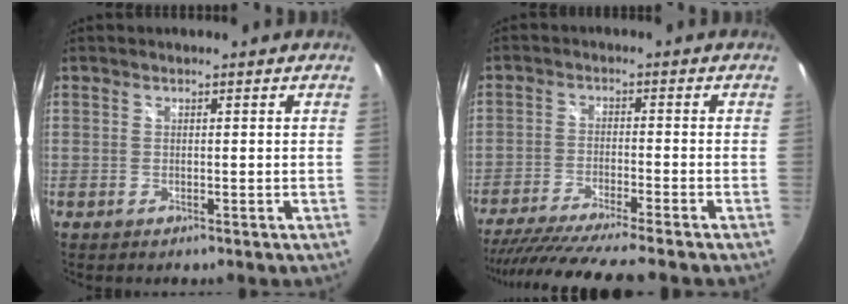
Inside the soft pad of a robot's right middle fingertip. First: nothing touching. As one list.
[{"total": 14.3, "force": [-12.5, -0.6, 6.9], "torque": [-0.144, -0.035, -0.205]}]